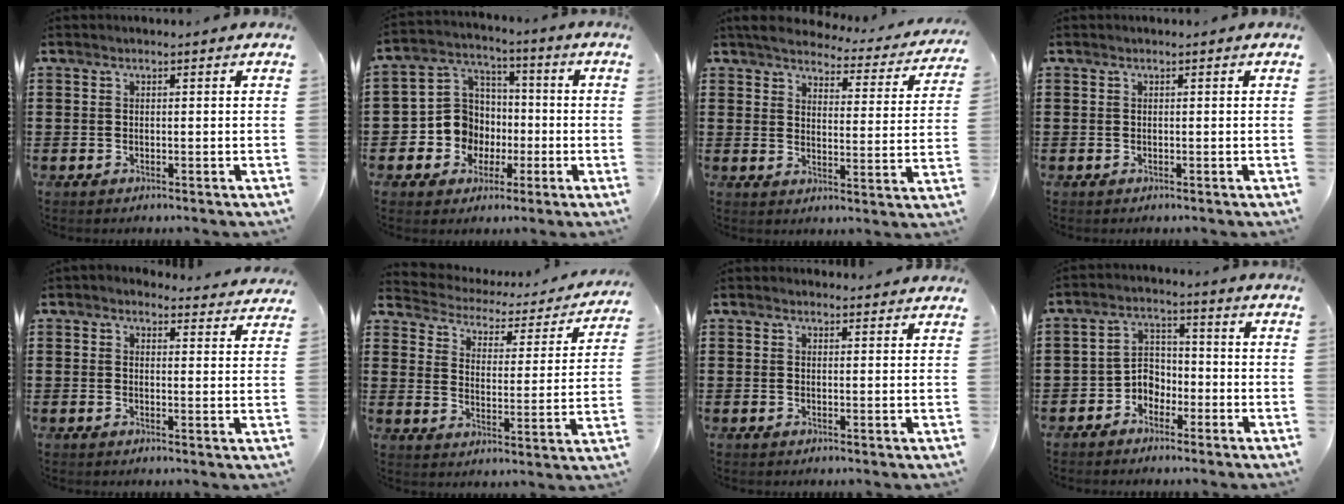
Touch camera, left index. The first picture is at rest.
{"total": 9.1, "force": [-1.5, 8.6, 2.7], "torque": [-0.098, 0.011, -0.024]}
{"total": 3.9, "force": [3.8, 0.3, 0.8], "torque": [-0.040, -0.028, 0.062]}
{"total": 0.0}
{"total": 2.6, "force": [2.5, 0.7, 0.4], "torque": [-0.008, -0.013, 0.044]}
{"total": 2.3, "force": [2.1, 1.0, 0.3], "torque": [-0.026, -0.021, 0.025]}
{"total": 1.4, "force": [1.4, 0.3, 0.0], "torque": [-0.004, 0.002, 0.027]}
{"total": 4.1, "force": [-2.8, 2.9, 1.0], "torque": [-0.029, 0.009, -0.061]}